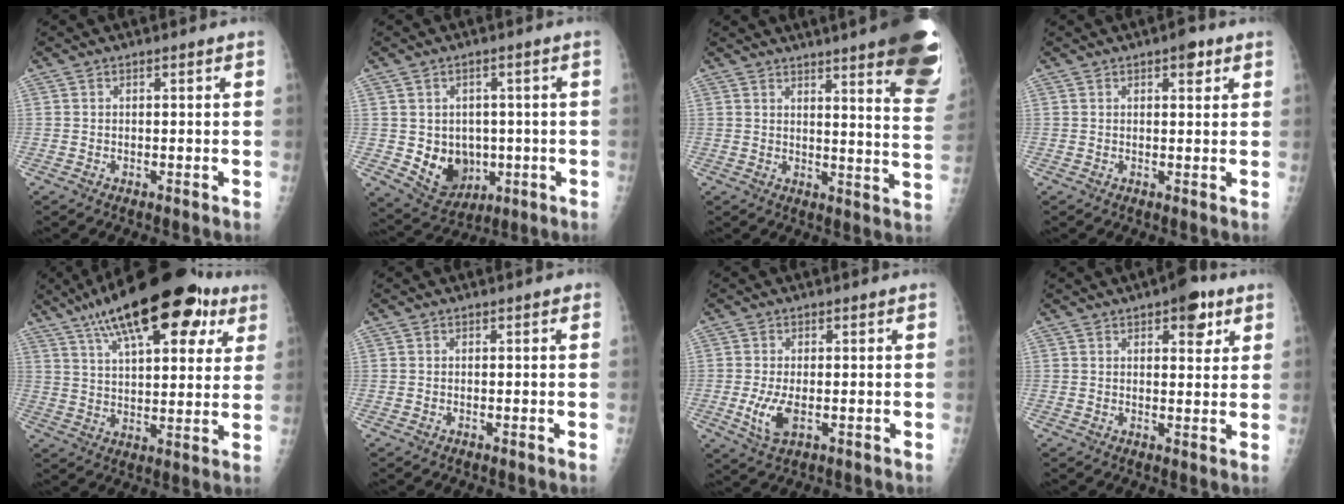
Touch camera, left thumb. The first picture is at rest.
{"total": 9.1, "force": [-1.0, 7.6, 5.0], "torque": [-0.042, -0.004, 0.008]}
{"total": 21.9, "force": [15.0, 2.8, 15.7], "torque": [-0.164, -0.079, 0.173]}
{"total": 3.0, "force": [1.8, 1.2, 2.1], "torque": [-0.018, -0.005, 0.021]}
{"total": 24.5, "force": [13.8, 9.7, 17.8], "torque": [-0.249, -0.004, 0.209]}
{"total": 0.0}
{"total": 5.1, "force": [-0.8, 2.4, 4.5], "torque": [-0.099, -0.012, -0.010]}
{"total": 6.5, "force": [3.6, 2.9, 4.6], "torque": [-0.036, -0.012, 0.041]}